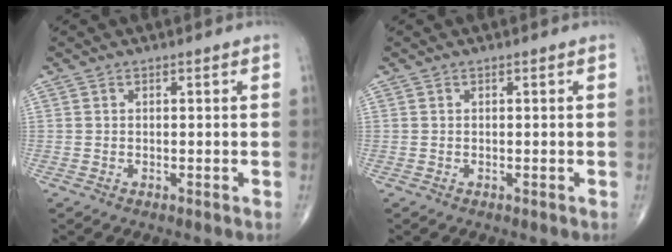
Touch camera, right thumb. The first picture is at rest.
{"total": 0.0}